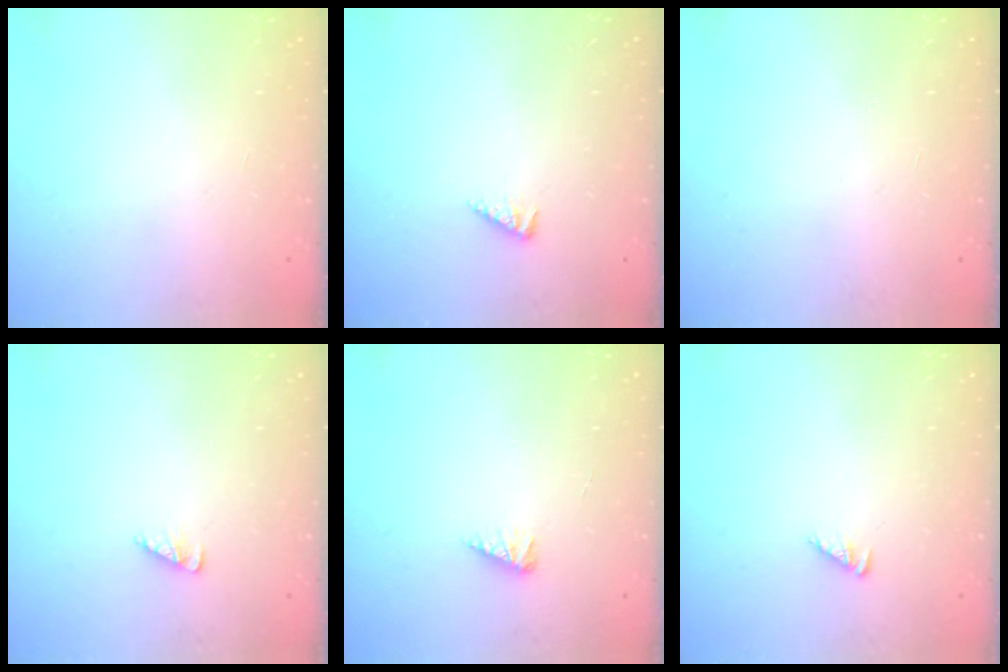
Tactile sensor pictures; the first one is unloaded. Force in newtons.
{"total": 2.4, "press": 2.3, "slide": 0.5}
{"total": 0.0}
{"total": 2.1, "press": 2.1, "slide": 0.3}
{"total": 3.1, "press": 3.1, "slide": 0.4}
{"total": 2.7, "press": 2.7, "slide": 0.4}